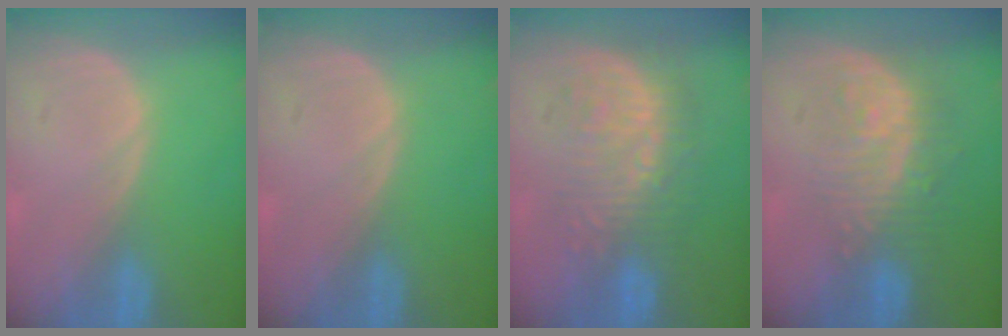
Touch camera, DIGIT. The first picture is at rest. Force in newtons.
{"total": 0.0}
{"total": 8.9, "press": 8.7, "slide": 1.9}
{"total": 9.0, "press": 8.1, "slide": 3.9}